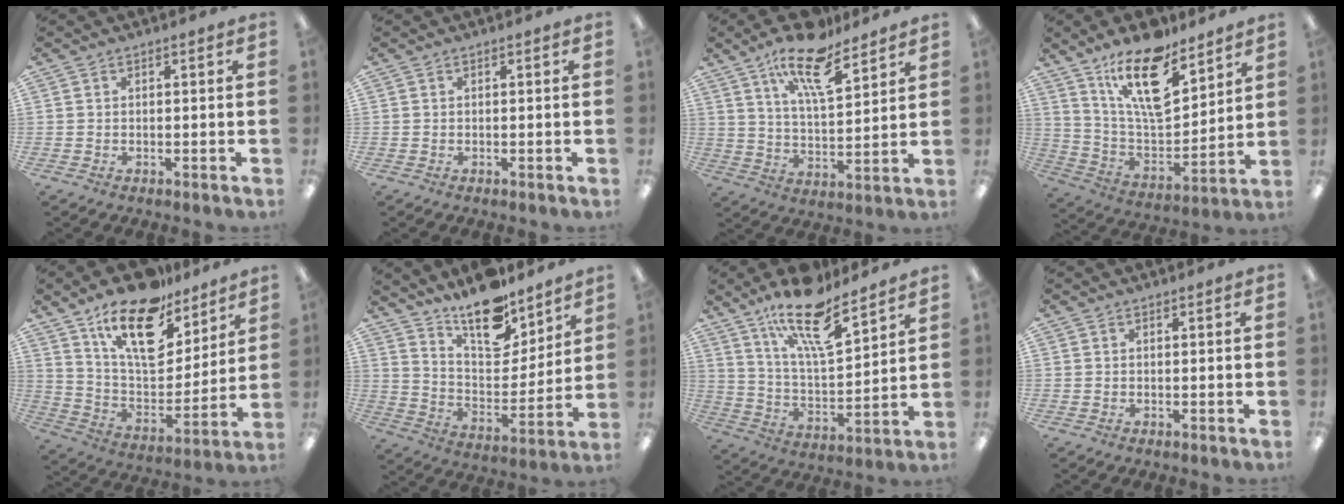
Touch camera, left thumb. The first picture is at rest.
{"total": 0.0}
{"total": 15.9, "force": [10.9, 5.6, 10.1], "torque": [-0.171, -0.052, 0.183]}
{"total": 18.3, "force": [12.2, 7.2, 11.5], "torque": [-0.203, -0.070, 0.211]}
{"total": 21.1, "force": [13.8, 9.2, 13.0], "torque": [-0.224, -0.078, 0.242]}
{"total": 15.3, "force": [12.5, 6.0, 6.4], "torque": [-0.106, -0.094, 0.224]}
{"total": 18.5, "force": [13.3, 6.0, 11.5], "torque": [-0.194, -0.078, 0.224]}
{"total": 0.0}